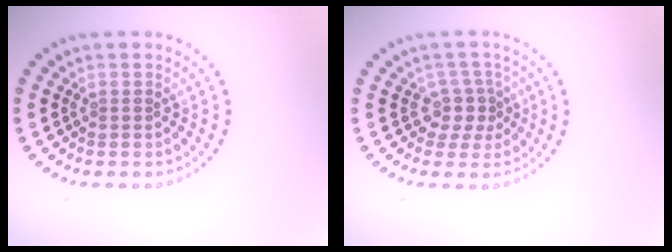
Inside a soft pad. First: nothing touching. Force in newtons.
{"total": 2.3, "press": 1.7, "slide": 1.6}